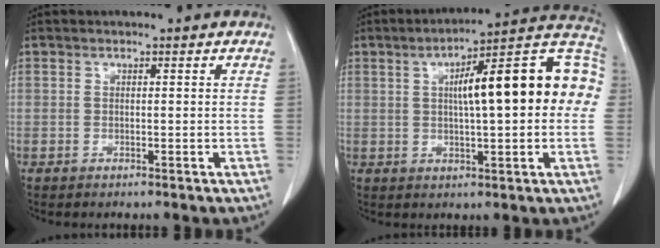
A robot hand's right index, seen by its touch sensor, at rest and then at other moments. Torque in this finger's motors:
{"motor_torque": [1.34, 0.74, 0.77, 0.14]}